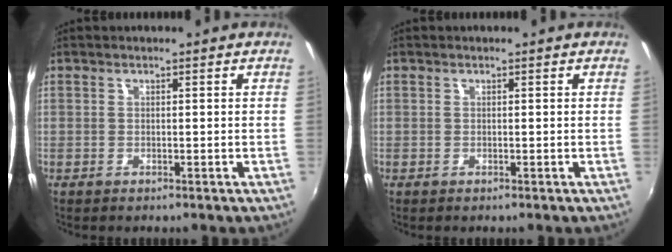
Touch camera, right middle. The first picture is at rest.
{"total": 0.0}